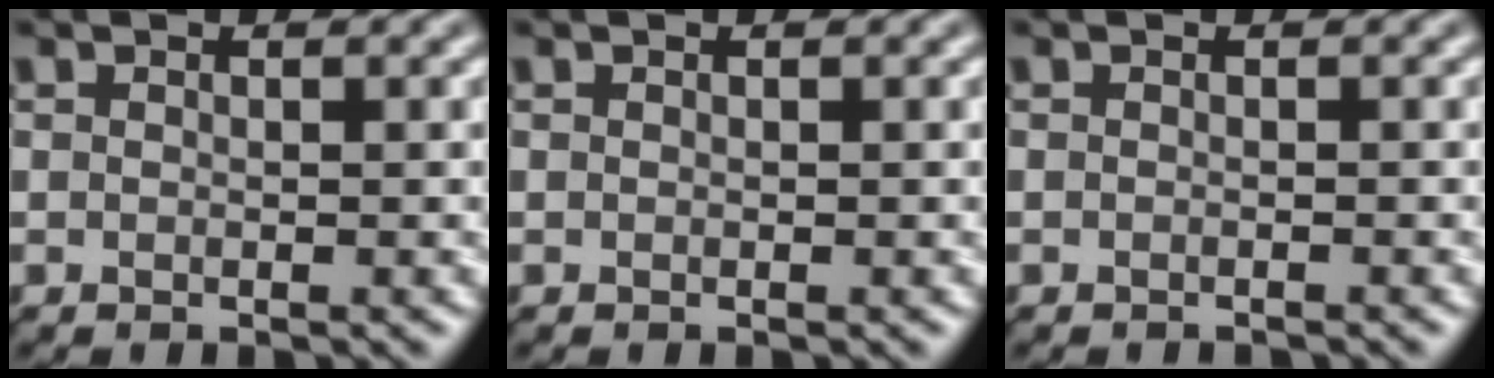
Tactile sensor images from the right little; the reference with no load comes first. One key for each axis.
{"total": 0.0}
{"total": 1.1, "fx": -1.0, "fy": 0.0, "fz": 0.1, "tx": 0.002, "ty": -0.004, "tz": -0.018}